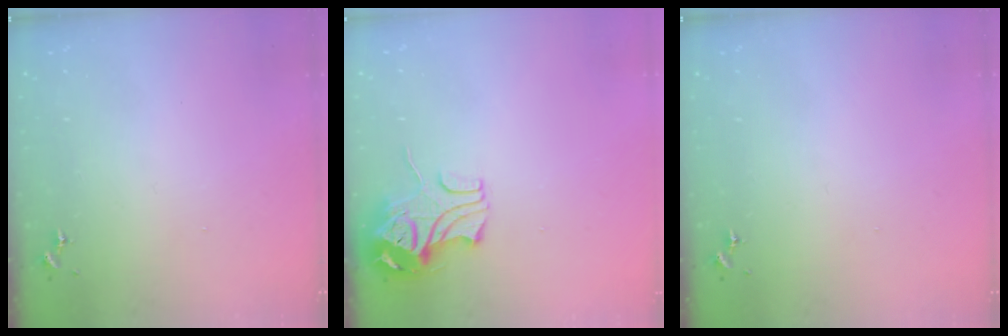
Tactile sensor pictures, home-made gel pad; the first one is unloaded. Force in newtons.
{"total": 10.6, "press": 10.5, "slide": 1.6}
{"total": 0.0}